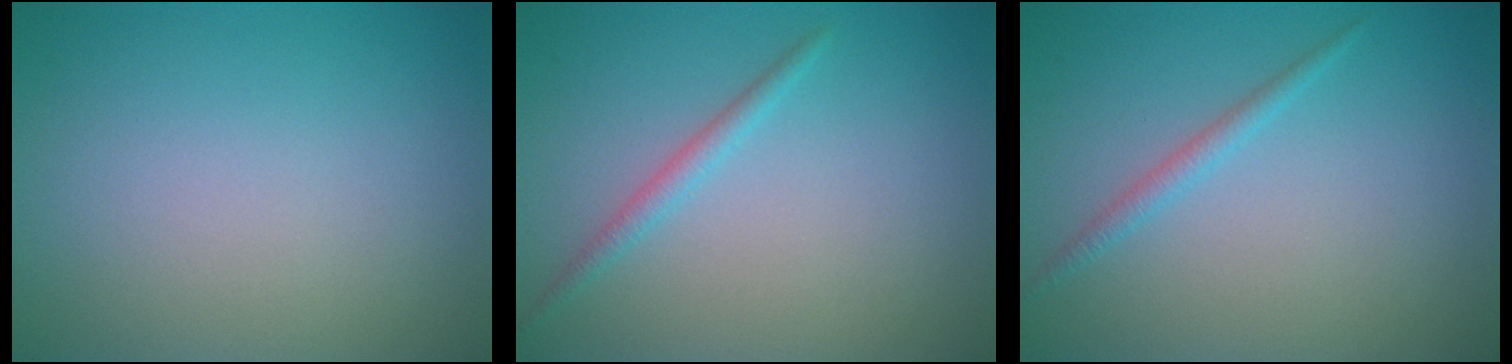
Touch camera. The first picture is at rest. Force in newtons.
{"total": 1.4, "press": 1.4, "slide": 0.0}
{"total": 1.3, "press": 1.3, "slide": 0.1}